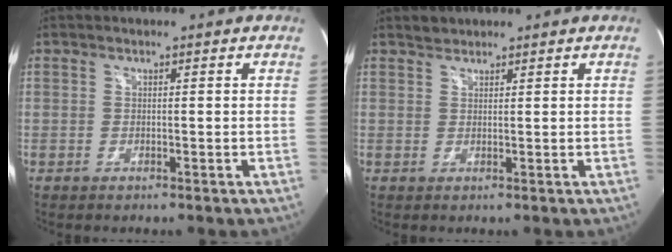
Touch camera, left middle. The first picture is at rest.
{"total": 1.4, "force": [1.2, 0.6, 0.1], "torque": [-0.006, 0.003, 0.020]}